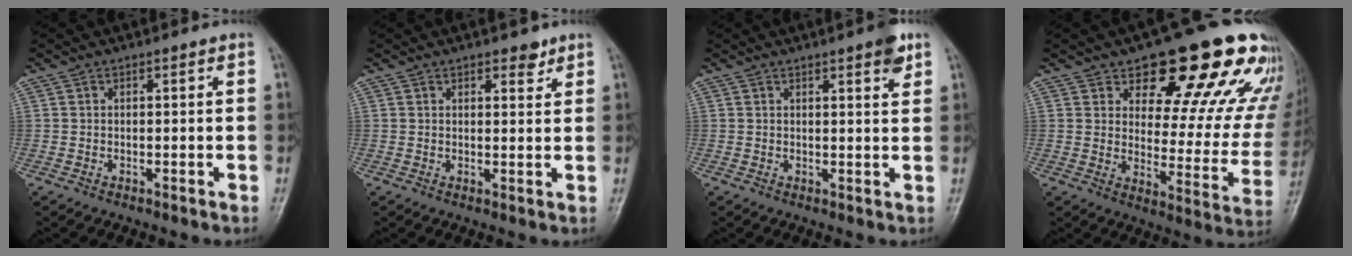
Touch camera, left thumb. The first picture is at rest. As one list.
[{"total": 2.9, "force": [2.0, 1.5, 1.5], "torque": [-0.001, -0.010, 0.028]}, {"total": 1.4, "force": [0.7, 0.5, 1.1], "torque": [-0.010, 0.000, 0.008]}, {"total": 23.0, "force": [14.9, 9.1, 15.0], "torque": [-0.140, -0.073, 0.196]}]